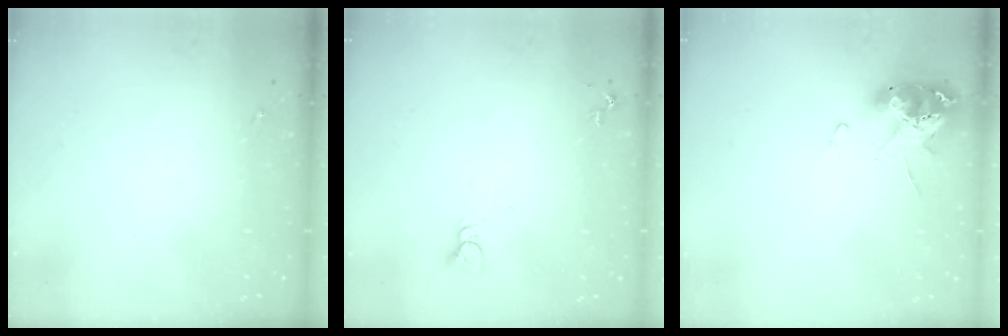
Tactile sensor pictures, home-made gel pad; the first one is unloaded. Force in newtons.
{"total": 2.8, "press": 2.8, "slide": 0.1}
{"total": 11.1, "press": 11.0, "slide": 1.2}